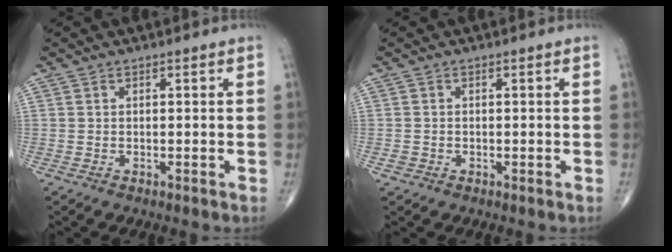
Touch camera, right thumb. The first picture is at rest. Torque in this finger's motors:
{"motor_torque": [0.35, 0.30, 0.05, -0.15, 0.00]}